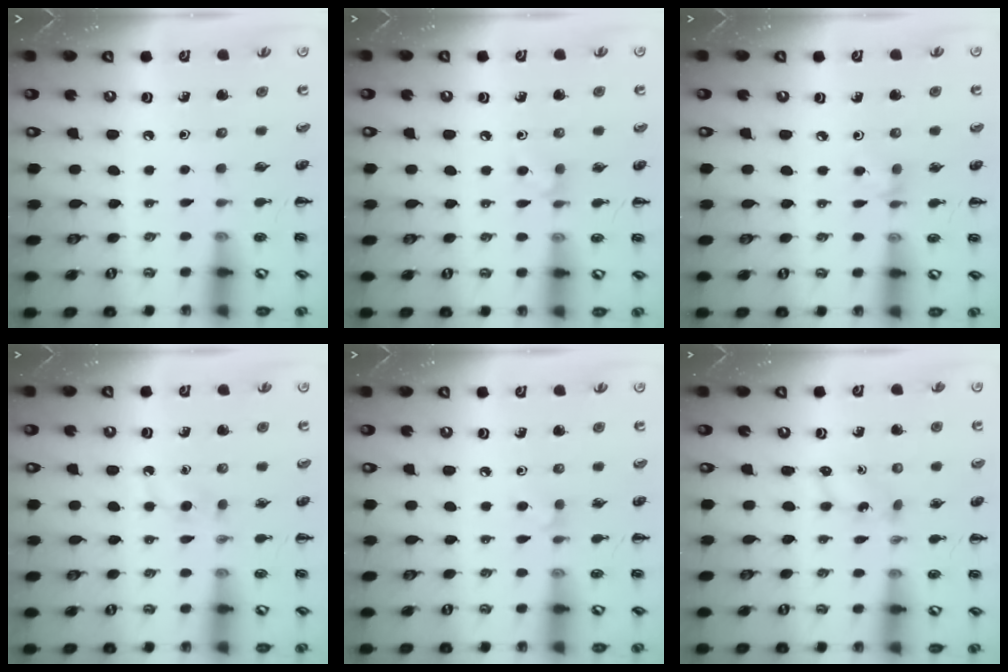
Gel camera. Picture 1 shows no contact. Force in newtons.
{"total": 5.3, "press": 4.9, "slide": 1.9}
{"total": 3.8, "press": 3.5, "slide": 1.3}
{"total": 2.8, "press": 2.6, "slide": 1.1}
{"total": 4.3, "press": 4.1, "slide": 1.6}
{"total": 2.0, "press": 2.0, "slide": 0.6}